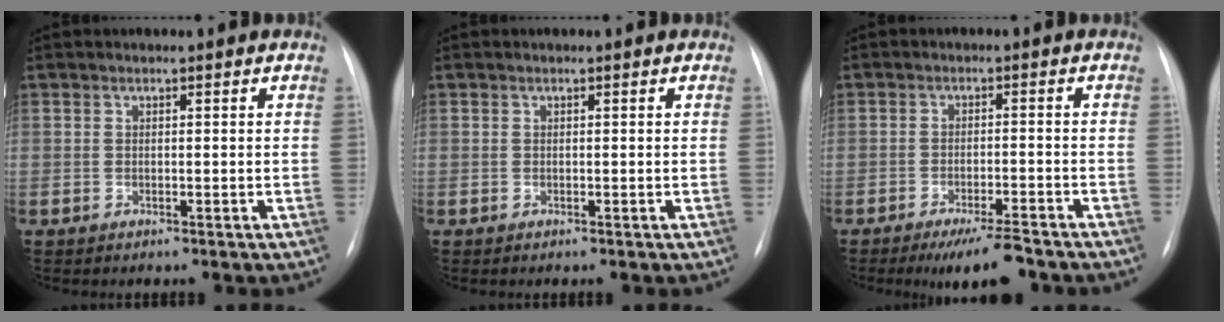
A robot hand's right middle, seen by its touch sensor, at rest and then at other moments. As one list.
[{"total": 0.0}, {"total": 6.8, "force": [-5.4, 1.0, 3.9], "torque": [-0.057, -0.012, -0.086]}]